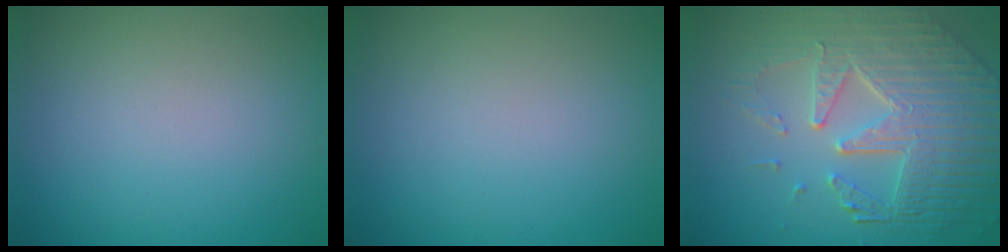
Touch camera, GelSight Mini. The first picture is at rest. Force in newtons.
{"total": 0.0}
{"total": 8.6, "press": 5.9, "slide": 6.3}